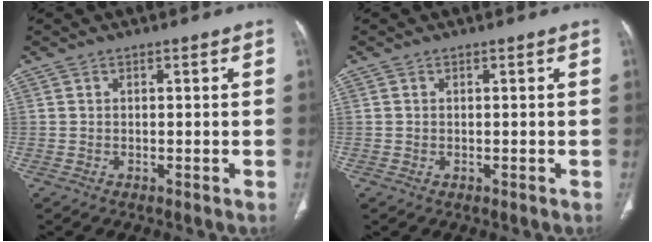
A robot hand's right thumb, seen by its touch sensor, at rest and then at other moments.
{"total": 0.0}